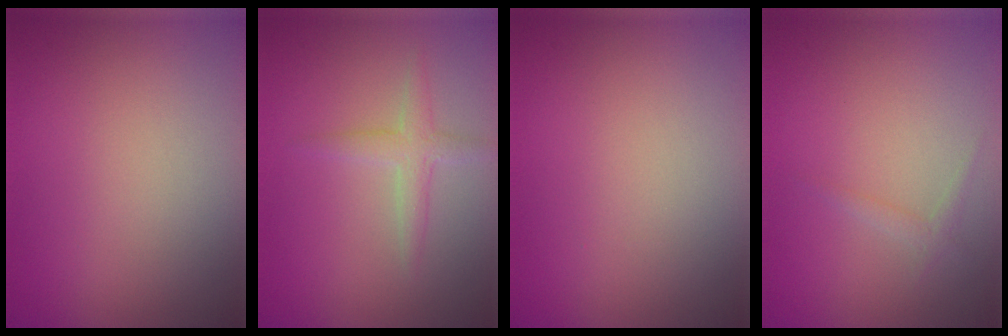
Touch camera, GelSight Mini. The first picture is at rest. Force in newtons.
{"total": 1.9, "press": 1.9, "slide": 0.1}
{"total": 0.0}
{"total": 0.9, "press": 0.9, "slide": 0.1}